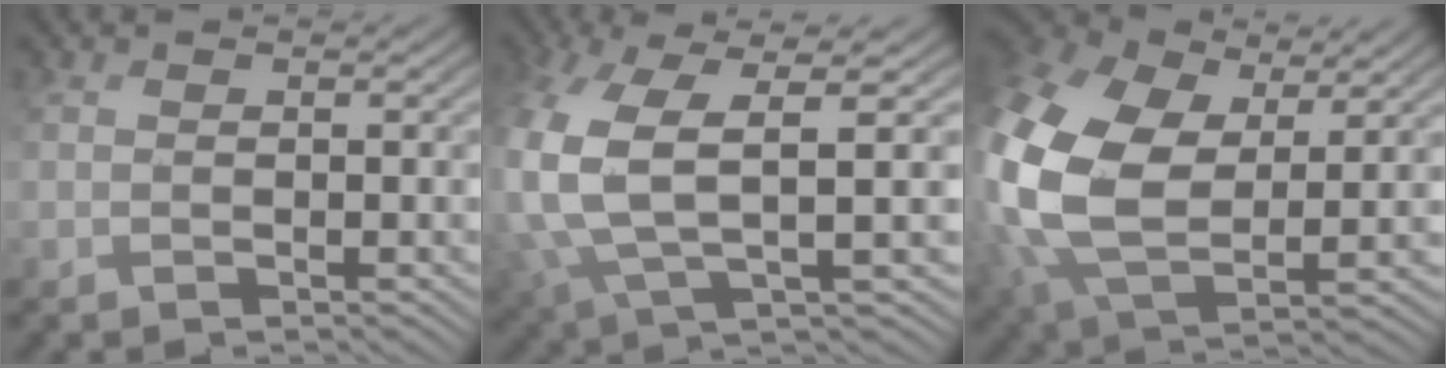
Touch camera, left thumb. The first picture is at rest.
{"total": 10.1, "force": [0.6, 4.5, 9.1], "torque": [-0.234, -0.026, 0.017]}
{"total": 17.9, "force": [2.5, 12.1, 12.9], "torque": [-0.367, -0.022, 0.063]}